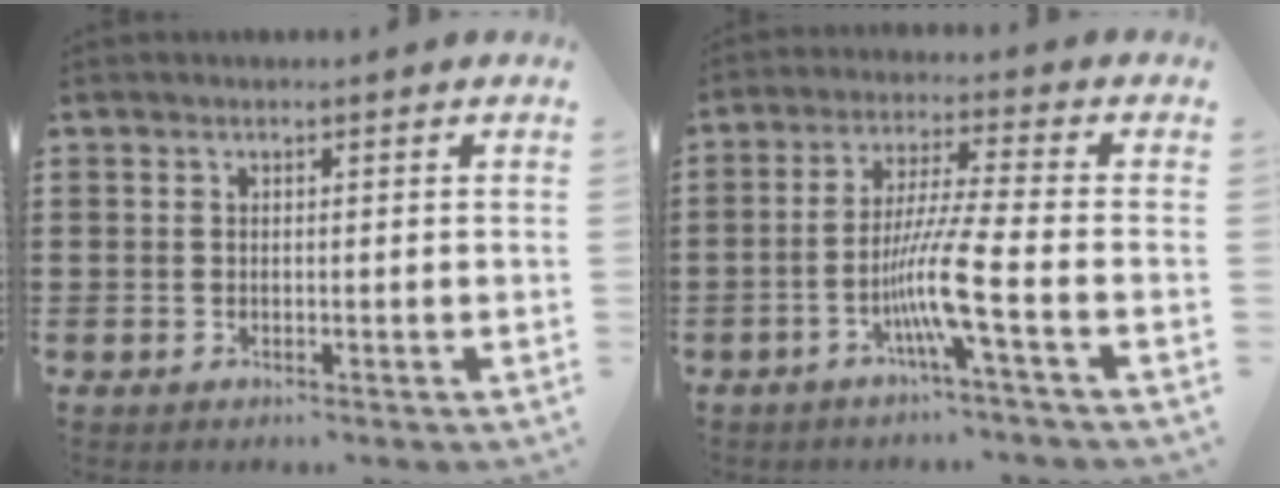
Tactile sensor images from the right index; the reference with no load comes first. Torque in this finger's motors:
{"motor_torque": [2.13, 0.00, 0.51, 0.21]}